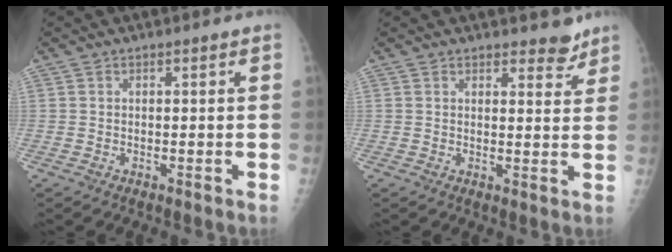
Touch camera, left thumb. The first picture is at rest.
{"total": 3.8, "force": [3.2, 1.5, 1.2], "torque": [0.005, -0.024, 0.040]}